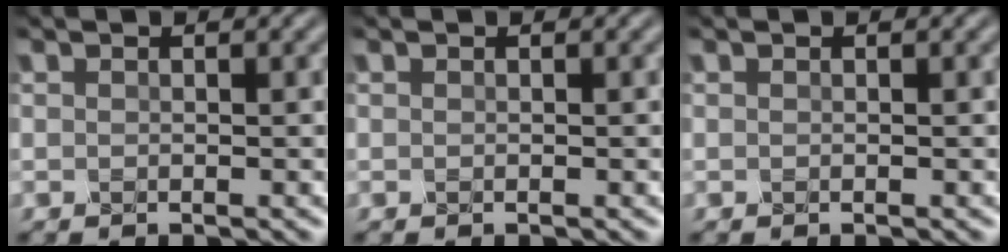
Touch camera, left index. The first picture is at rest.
{"total": 0.0}
{"total": 0.0}